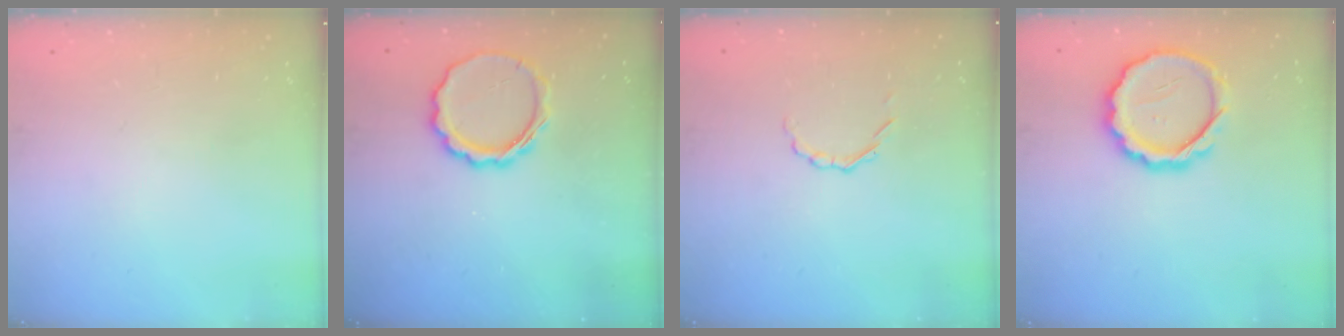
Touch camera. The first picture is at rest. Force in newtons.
{"total": 10.3, "press": 10.1, "slide": 2.0}
{"total": 1.7, "press": 1.6, "slide": 0.6}
{"total": 11.7, "press": 11.5, "slide": 1.8}